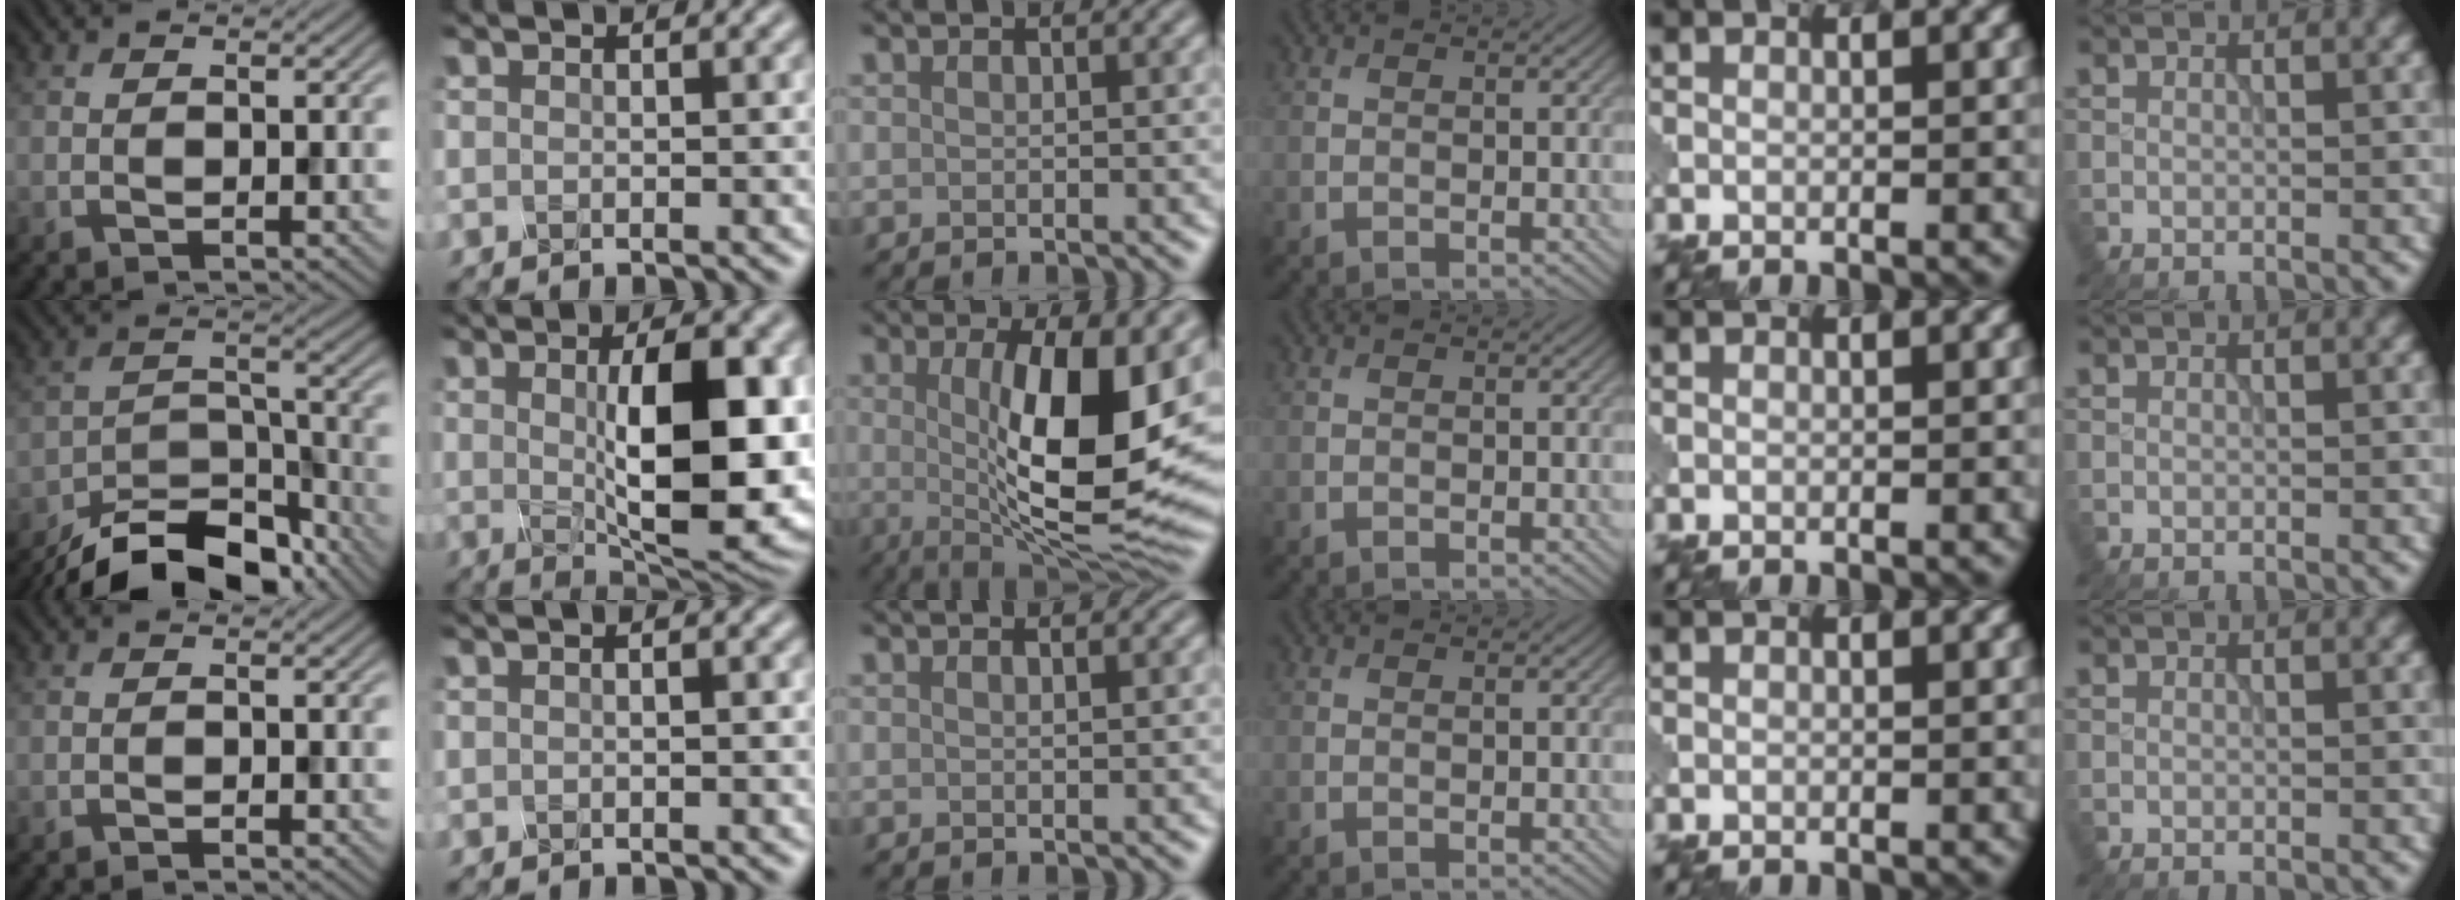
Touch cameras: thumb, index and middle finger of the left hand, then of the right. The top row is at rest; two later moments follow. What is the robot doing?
{"motion": "disassemble", "object": "glue stick"}